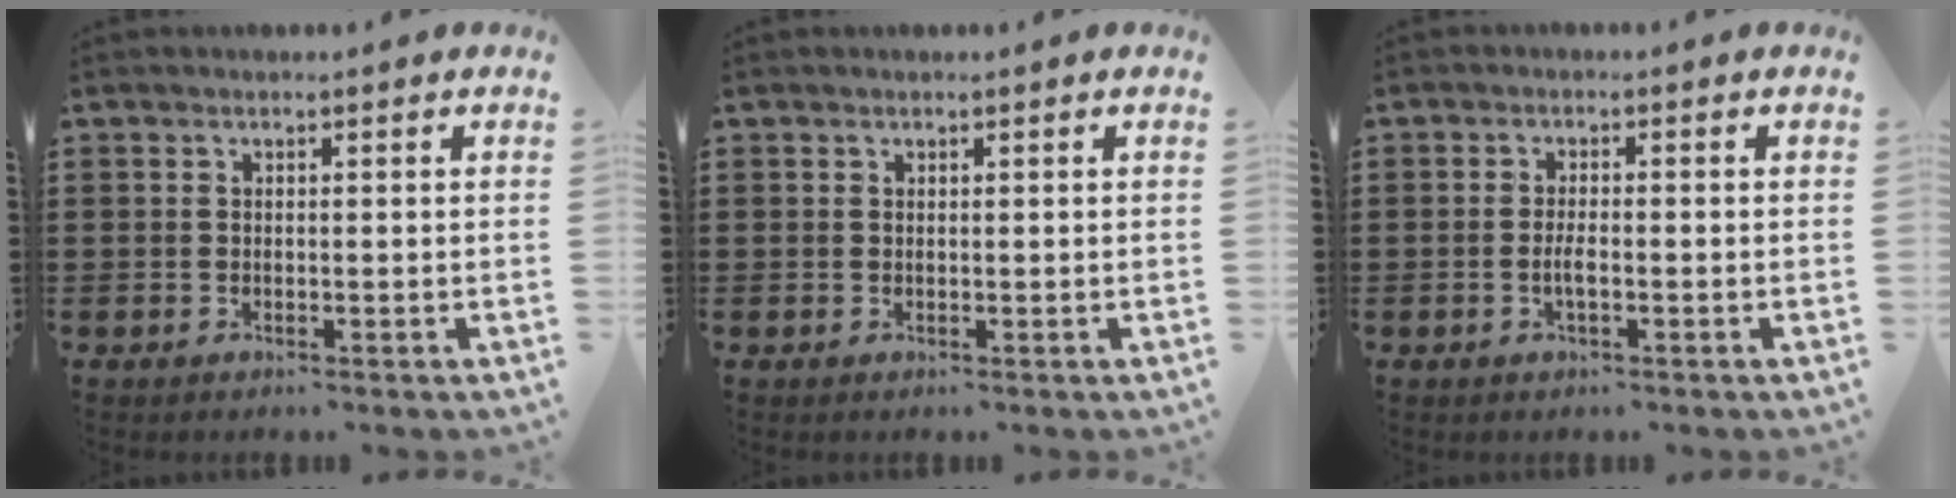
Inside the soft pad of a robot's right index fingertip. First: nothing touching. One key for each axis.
{"total": 0.0}
{"total": 2.2, "fx": -0.7, "fy": 0.5, "fz": 2.0, "tx": -0.044, "ty": -0.003, "tz": -0.014}